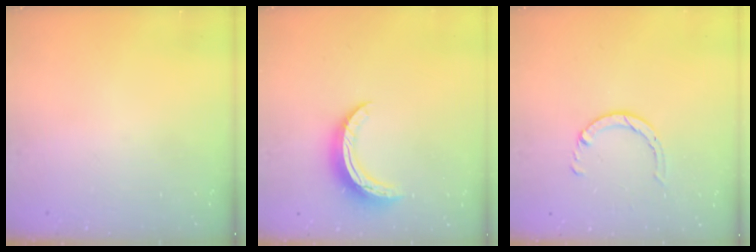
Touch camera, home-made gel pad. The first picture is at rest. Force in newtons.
{"total": 11.0, "press": 11.0, "slide": 0.5}
{"total": 3.6, "press": 3.5, "slide": 0.4}